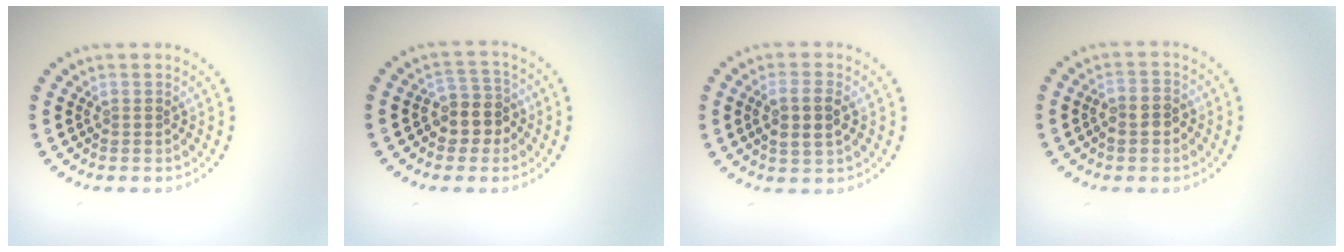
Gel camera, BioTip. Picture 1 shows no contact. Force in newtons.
{"total": 3.1, "press": 2.7, "slide": 1.4}
{"total": 3.0, "press": 2.8, "slide": 0.8}
{"total": 2.3, "press": 2.1, "slide": 0.8}